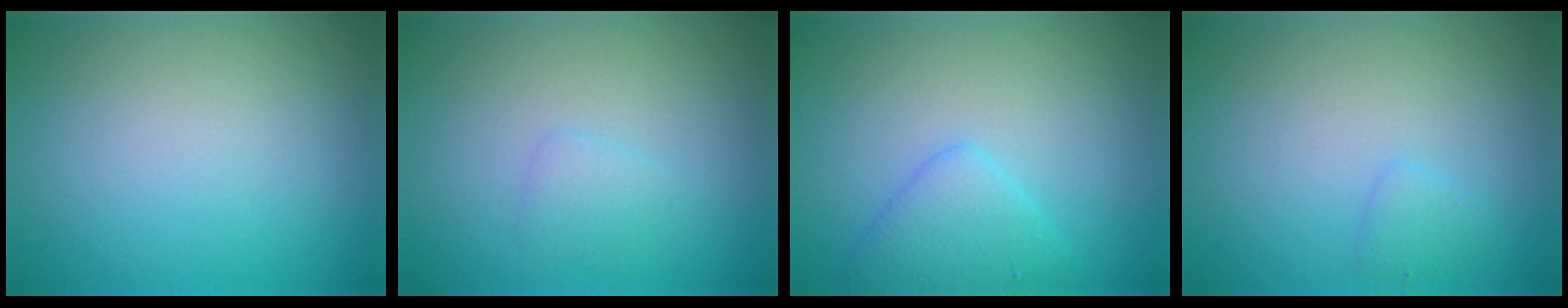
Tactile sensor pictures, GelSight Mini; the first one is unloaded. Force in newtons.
{"total": 1.1, "press": 1.1, "slide": 0.0}
{"total": 2.7, "press": 2.7, "slide": 0.2}
{"total": 1.0, "press": 1.0, "slide": 0.1}